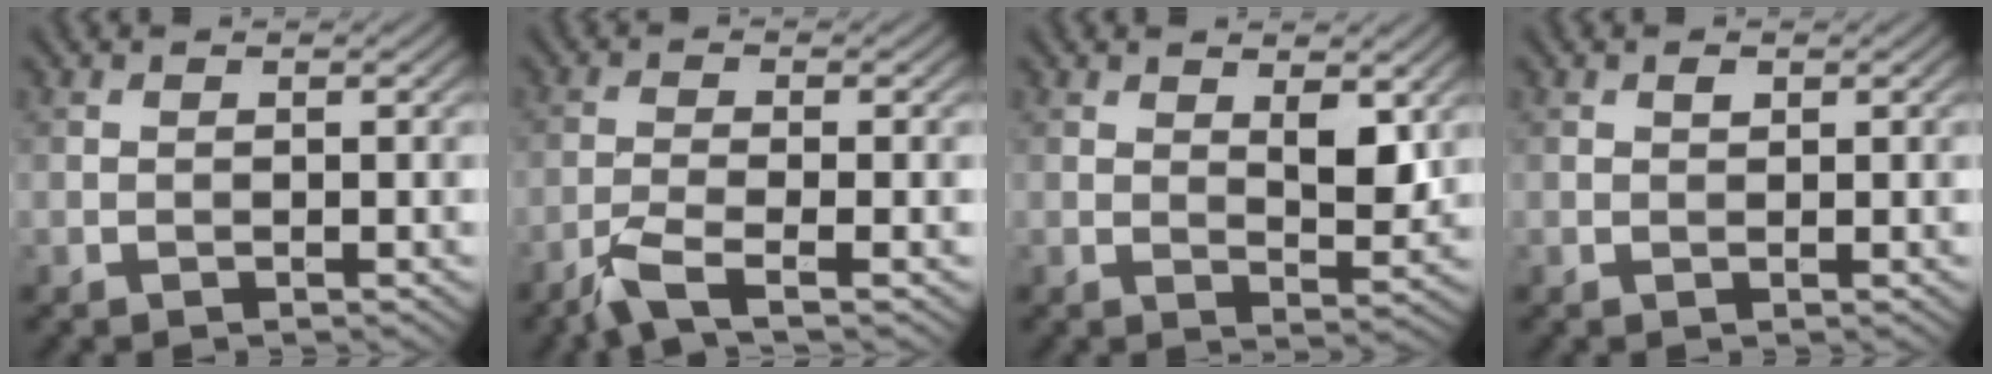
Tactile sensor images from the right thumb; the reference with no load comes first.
{"total": 4.1, "force": [-2.7, 0.5, 3.1], "torque": [-0.064, 0.000, -0.070]}
{"total": 4.0, "force": [1.8, 1.7, 3.2], "torque": [-0.059, -0.009, 0.035]}
{"total": 0.7, "force": [0.4, 0.4, 0.4], "torque": [-0.007, -0.002, 0.007]}